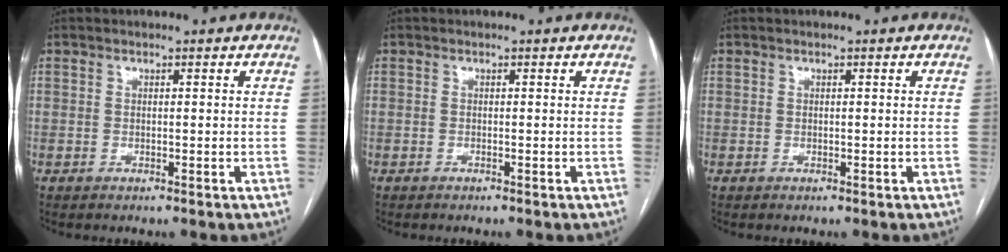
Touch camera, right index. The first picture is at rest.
{"total": 0.0}
{"total": 0.0}